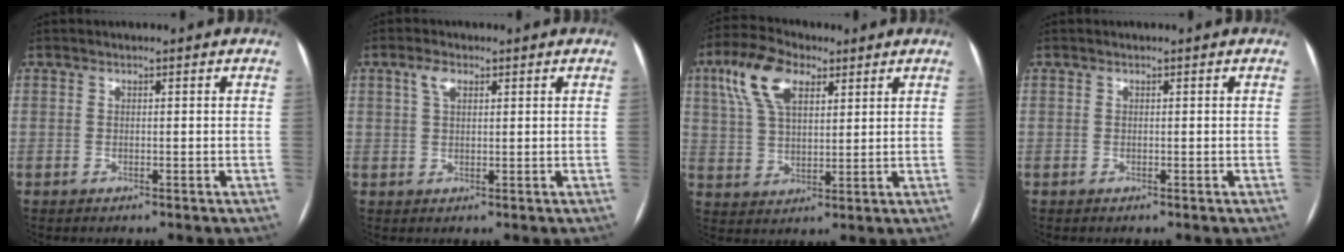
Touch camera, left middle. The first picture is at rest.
{"total": 2.6, "force": [1.3, 1.2, 1.9], "torque": [-0.043, 0.010, 0.028]}
{"total": 10.3, "force": [5.0, 4.9, 7.6], "torque": [-0.166, 0.028, 0.096]}
{"total": 0.0}